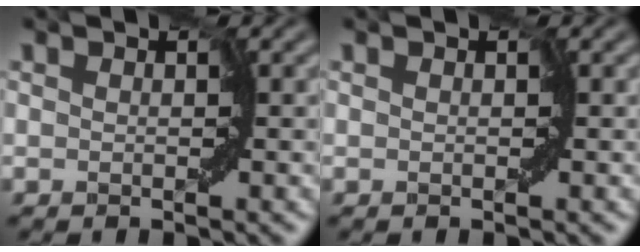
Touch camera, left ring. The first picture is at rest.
{"total": 0.0}